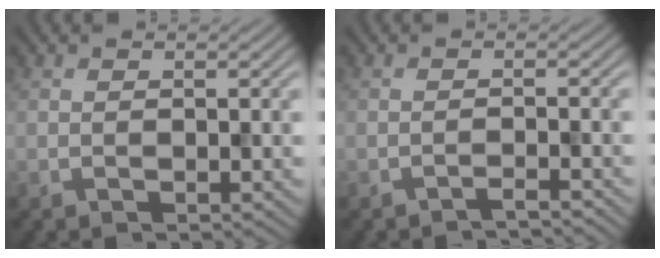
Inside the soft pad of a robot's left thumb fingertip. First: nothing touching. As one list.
[{"total": 1.6, "force": [-1.5, 0.0, 0.6], "torque": [-0.006, 0.003, -0.032]}]